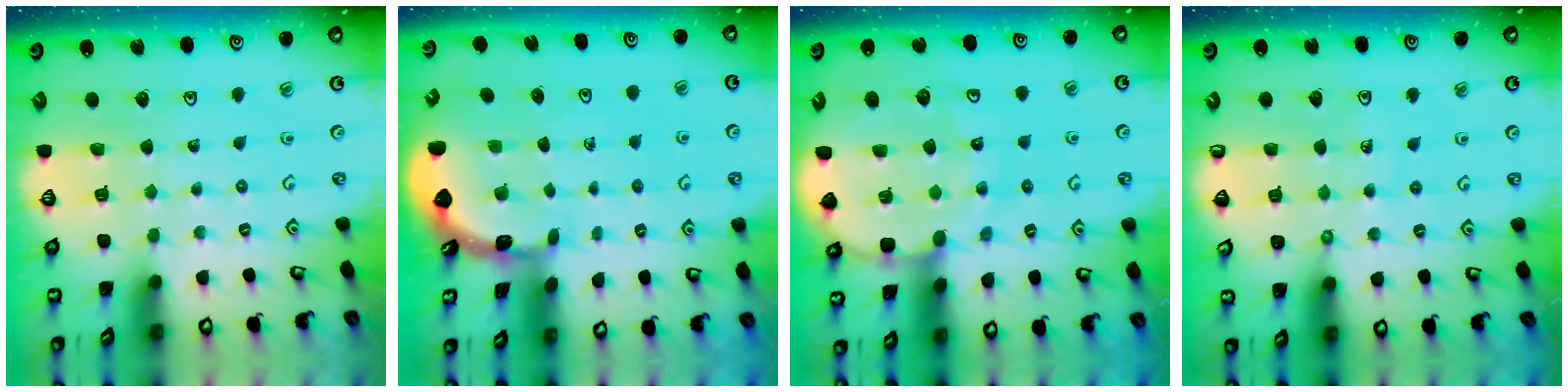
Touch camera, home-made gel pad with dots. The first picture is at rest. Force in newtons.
{"total": 1.8, "press": 1.8, "slide": 0.2}
{"total": 11.7, "press": 11.6, "slide": 1.4}
{"total": 5.3, "press": 5.0, "slide": 1.6}